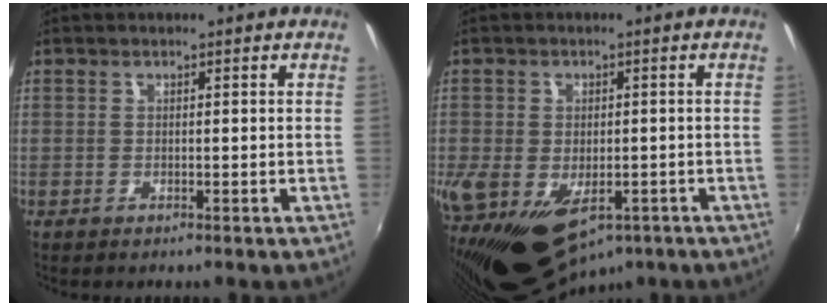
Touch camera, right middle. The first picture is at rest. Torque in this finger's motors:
{"motor_torque": [1.98, -0.16, 1.06, 0.21]}